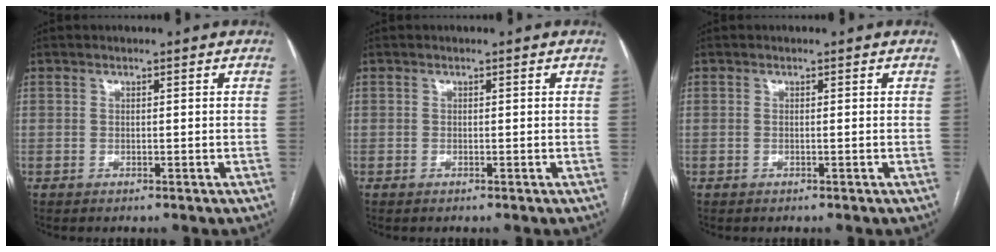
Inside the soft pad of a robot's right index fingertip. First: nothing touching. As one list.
[{"total": 0.0}, {"total": 0.0}]